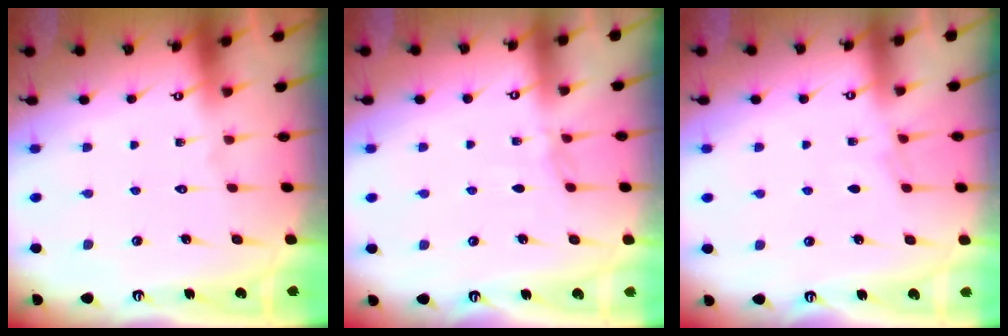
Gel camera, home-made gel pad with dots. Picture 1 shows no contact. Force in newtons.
{"total": 3.1, "press": 3.0, "slide": 0.5}
{"total": 2.3, "press": 2.3, "slide": 0.4}